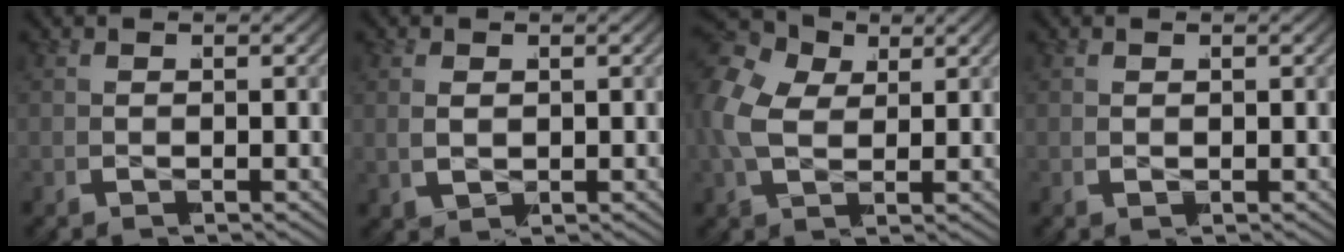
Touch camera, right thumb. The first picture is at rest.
{"total": 1.4, "force": [0.3, 1.1, 0.8], "torque": [-0.017, 0.000, 0.010]}
{"total": 7.9, "force": [2.5, 5.9, 4.7], "torque": [-0.112, 0.002, 0.034]}
{"total": 0.0}